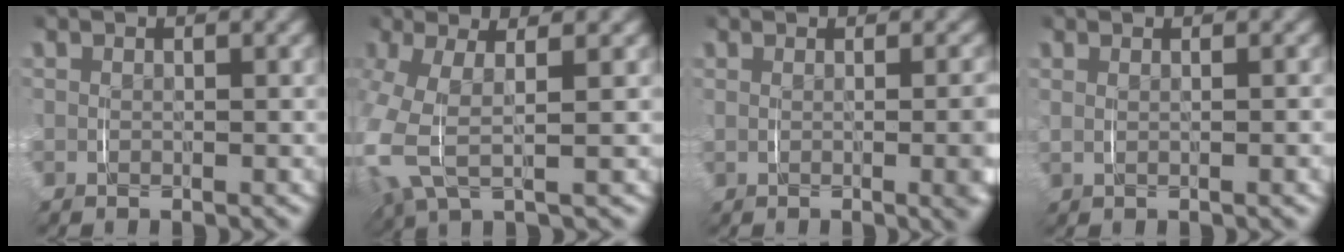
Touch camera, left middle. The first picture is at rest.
{"total": 8.0, "force": [0.2, 5.4, 5.9], "torque": [-0.153, -0.005, 0.002]}
{"total": 3.7, "force": [0.3, 0.6, 3.6], "torque": [-0.031, 0.006, 0.002]}
{"total": 1.3, "force": [0.4, 0.0, 1.2], "torque": [-0.024, 0.004, 0.009]}